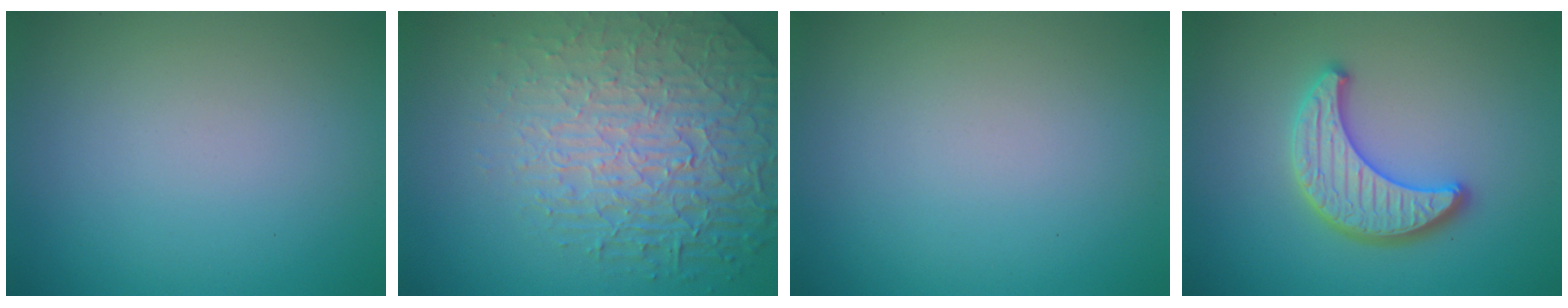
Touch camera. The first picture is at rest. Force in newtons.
{"total": 7.0, "press": 5.6, "slide": 4.2}
{"total": 0.0}
{"total": 3.8, "press": 3.7, "slide": 0.9}